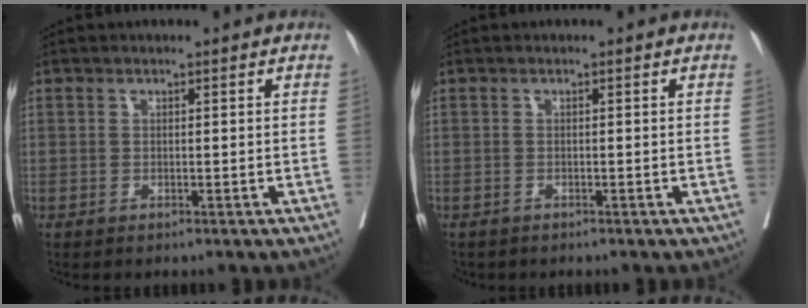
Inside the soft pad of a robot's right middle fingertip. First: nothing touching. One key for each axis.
{"total": 1.5, "fx": -1.2, "fy": 0.8, "fz": 0.3, "tx": -0.013, "ty": -0.003, "tz": -0.019}